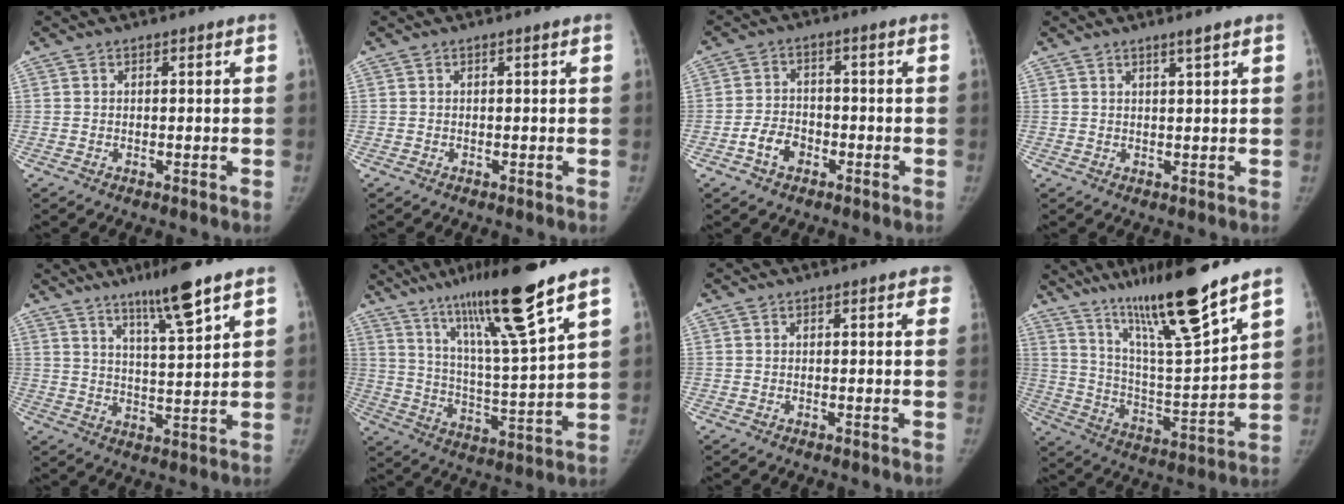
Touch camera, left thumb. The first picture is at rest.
{"total": 0.0}
{"total": 5.1, "force": [-2.5, 3.6, 2.5], "torque": [-0.035, 0.025, -0.046]}
{"total": 1.6, "force": [1.2, -0.2, 1.1], "torque": [-0.016, -0.011, 0.024]}
{"total": 9.9, "force": [6.7, 0.7, 7.1], "torque": [-0.113, -0.041, 0.116]}
{"total": 19.3, "force": [13.0, 0.8, 14.1], "torque": [-0.227, -0.061, 0.226]}
{"total": 2.2, "force": [1.3, 0.8, 1.5], "torque": [-0.003, 0.003, 0.009]}
{"total": 20.0, "force": [14.8, 1.6, 13.5], "torque": [-0.206, -0.077, 0.263]}